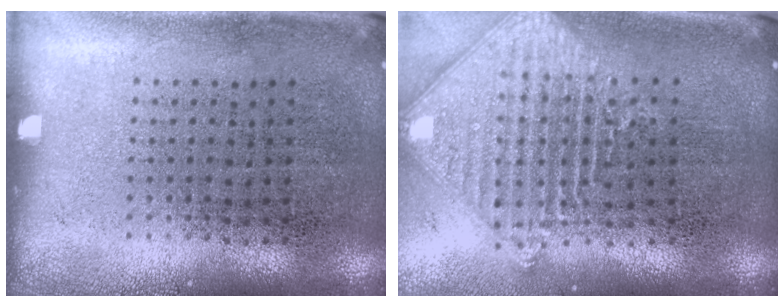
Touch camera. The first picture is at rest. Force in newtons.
{"total": 2.3, "press": 1.8, "slide": 1.4}